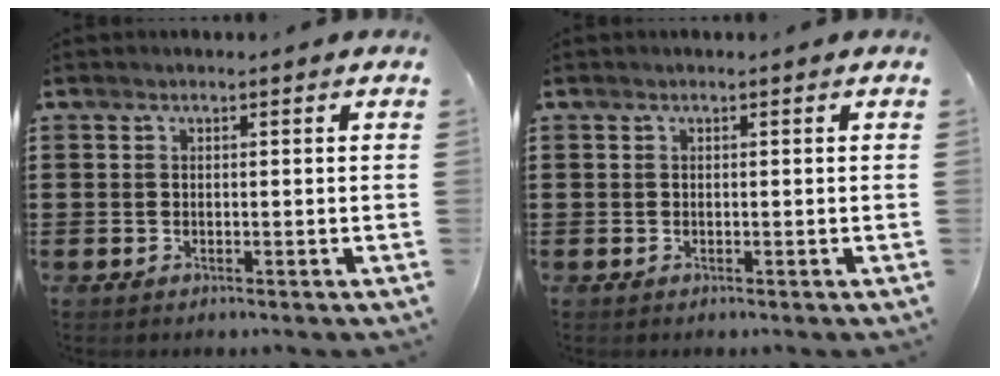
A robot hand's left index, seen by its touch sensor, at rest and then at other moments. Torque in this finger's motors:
{"motor_torque": [0.02, 0.03, 0.00, 0.01]}